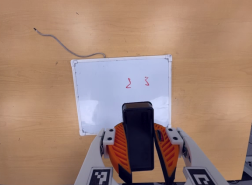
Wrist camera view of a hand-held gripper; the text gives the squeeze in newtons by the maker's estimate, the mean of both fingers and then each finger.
{"total": 9.7, "left": 9.4, "right": 9.9}